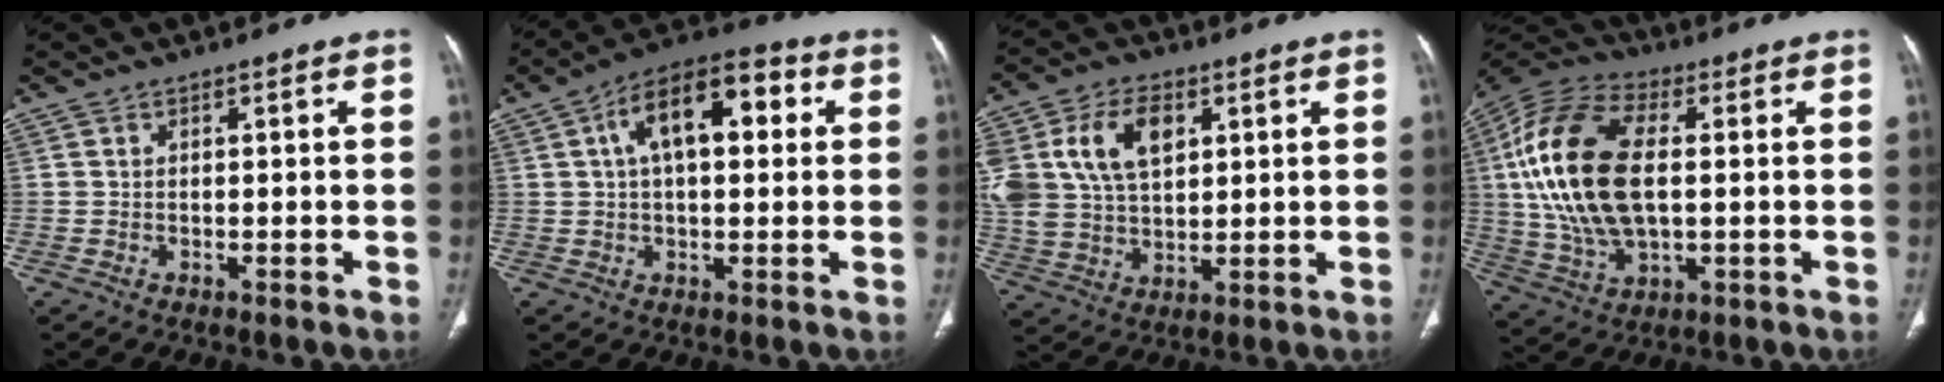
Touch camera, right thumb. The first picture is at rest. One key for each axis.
{"total": 14.2, "fx": 3.7, "fy": 7.1, "fz": 11.7, "tx": -0.169, "ty": 0.026, "tz": 0.051}
{"total": 16.1, "fx": 5.1, "fy": 10.4, "fz": 11.3, "tx": -0.224, "ty": -0.003, "tz": 0.101}
{"total": 21.4, "fx": 1.7, "fy": 11.4, "fz": 18.1, "tx": -0.382, "ty": 0.005, "tz": 0.031}